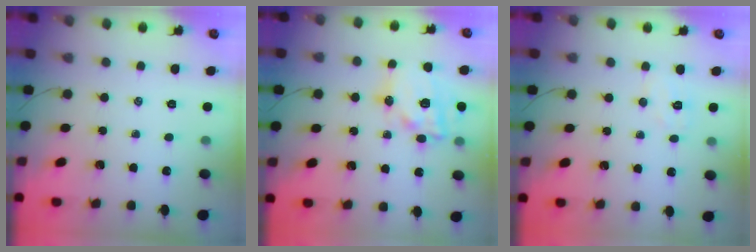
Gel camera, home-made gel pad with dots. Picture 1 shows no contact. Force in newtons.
{"total": 17.0, "press": 16.7, "slide": 3.5}
{"total": 4.2, "press": 4.1, "slide": 0.9}